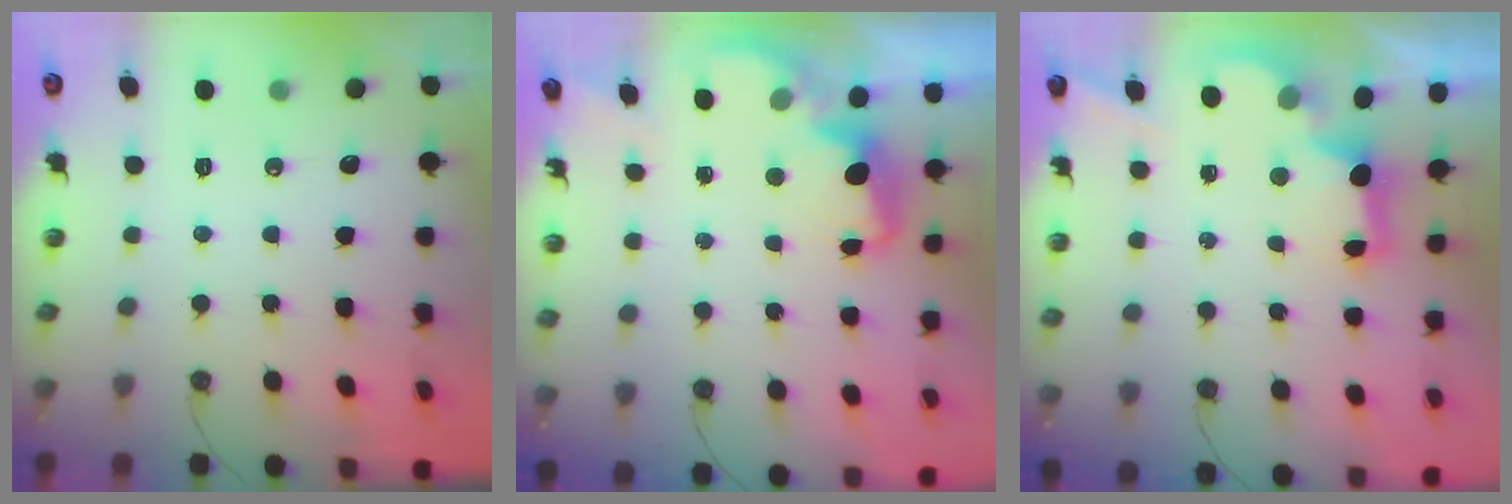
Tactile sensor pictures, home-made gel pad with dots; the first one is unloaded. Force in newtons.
{"total": 2.1, "press": 2.0, "slide": 0.6}
{"total": 2.8, "press": 2.6, "slide": 0.9}